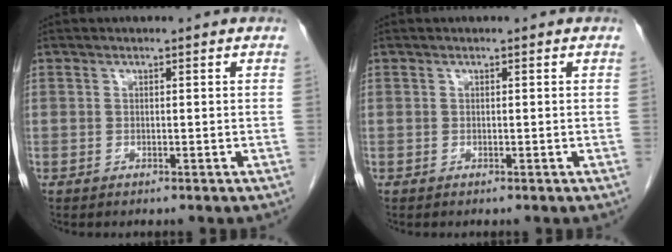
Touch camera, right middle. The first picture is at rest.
{"total": 0.0}